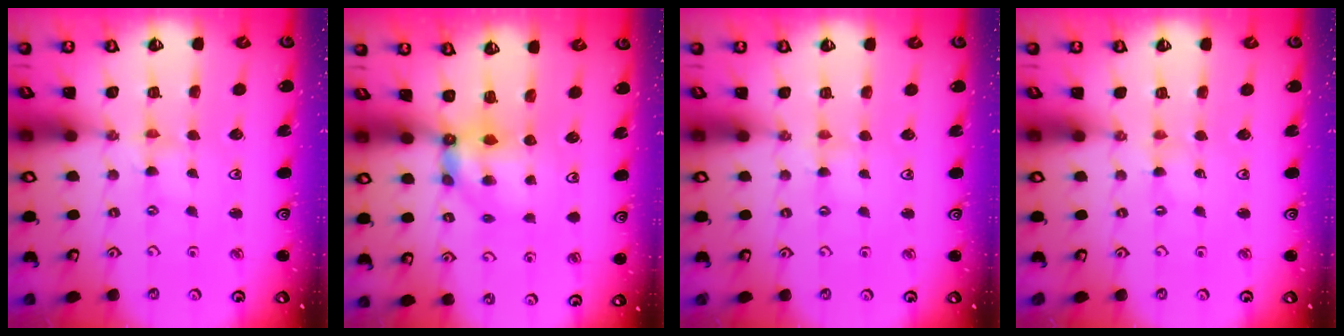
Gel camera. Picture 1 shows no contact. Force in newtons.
{"total": 6.3, "press": 6.3, "slide": 0.3}
{"total": 0.9, "press": 0.8, "slide": 0.2}
{"total": 0.0}